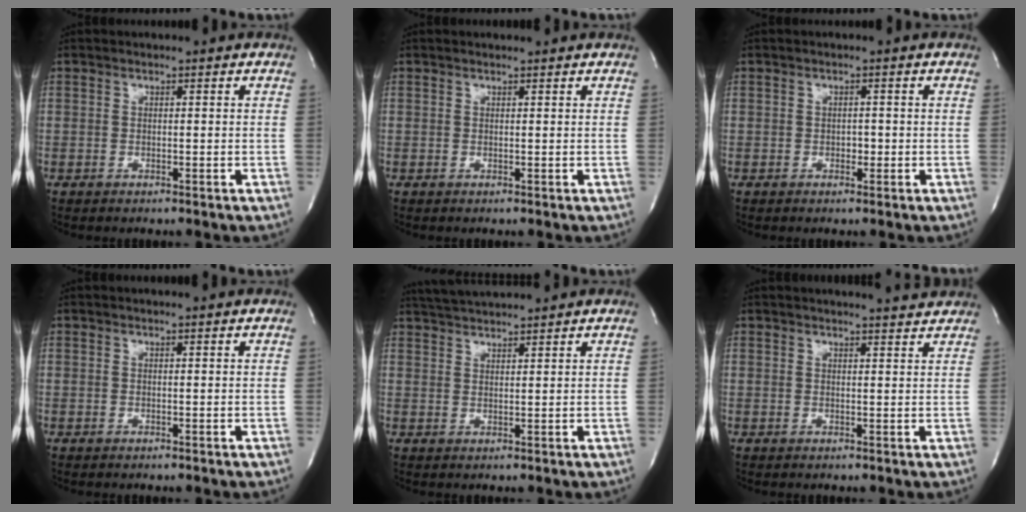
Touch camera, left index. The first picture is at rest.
{"total": 1.1, "force": [1.1, -0.1, 0.2], "torque": [-0.008, 0.002, 0.016]}
{"total": 1.0, "force": [-0.4, 0.7, 0.7], "torque": [-0.009, 0.000, -0.006]}
{"total": 1.2, "force": [1.1, -0.1, 0.4], "torque": [-0.009, 0.002, 0.013]}
{"total": 6.0, "force": [5.7, -0.6, 1.7], "torque": [-0.037, 0.025, 0.100]}
{"total": 4.9, "force": [4.8, -0.2, 1.2], "torque": [-0.022, -0.001, 0.047]}